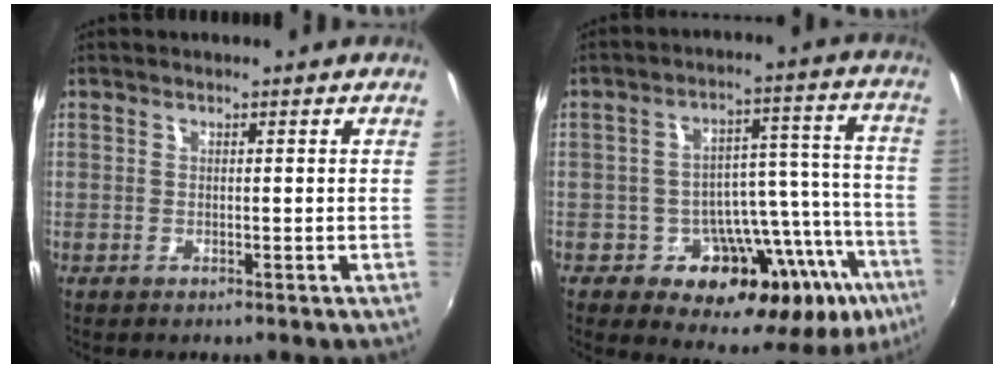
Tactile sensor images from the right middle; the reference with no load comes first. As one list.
[{"total": 20.3, "force": [-10.1, 12.3, 12.5], "torque": [-0.173, 0.021, -0.123]}]